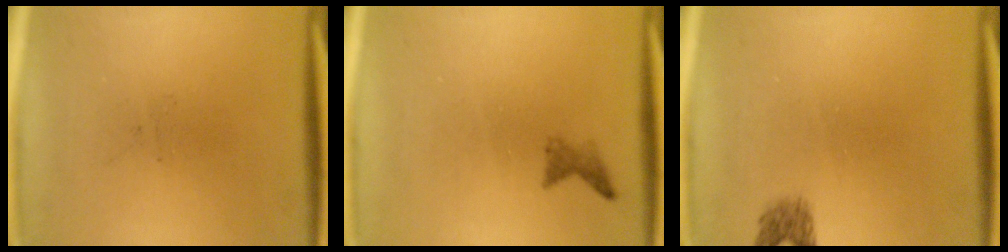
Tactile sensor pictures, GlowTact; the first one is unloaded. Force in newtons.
{"total": 1.1}
{"total": 1.6}